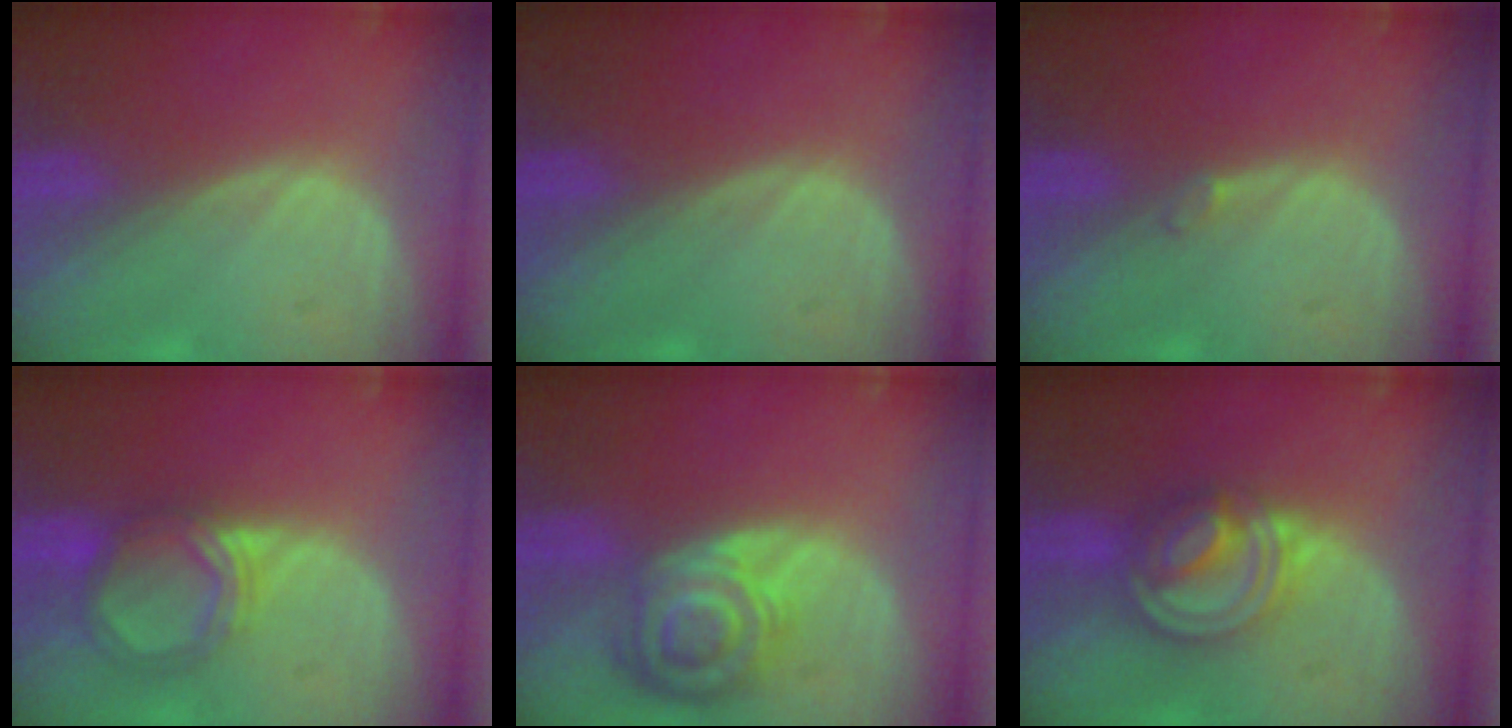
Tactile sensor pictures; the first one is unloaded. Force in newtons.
{"total": 0.0}
{"total": 0.7, "press": 0.7, "slide": 0.2}
{"total": 5.5, "press": 5.3, "slide": 1.8}
{"total": 8.3, "press": 7.3, "slide": 4.0}
{"total": 7.9, "press": 6.7, "slide": 4.0}